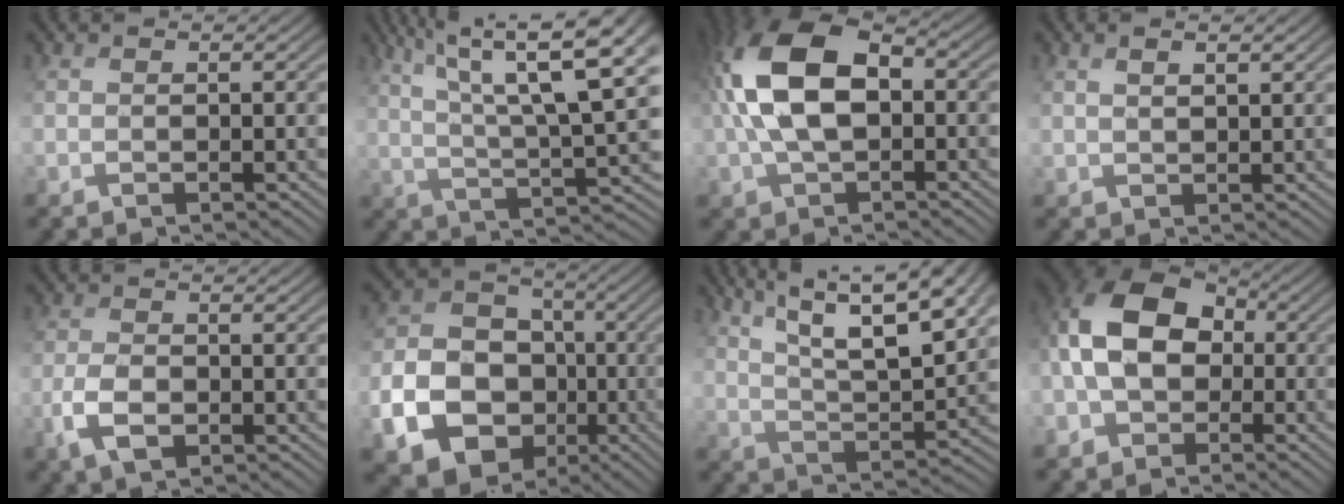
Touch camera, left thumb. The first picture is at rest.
{"total": 16.3, "force": [8.1, 3.9, 13.6], "torque": [-0.231, 0.013, 0.133]}
{"total": 11.9, "force": [0.6, 6.7, 9.8], "torque": [-0.221, 0.017, 0.004]}
{"total": 2.1, "force": [1.3, 0.6, 1.6], "torque": [-0.027, -0.005, 0.031]}
{"total": 4.2, "force": [-1.7, 2.4, 3.0], "torque": [-0.070, -0.004, -0.036]}
{"total": 14.9, "force": [-4.9, 12.1, 7.1], "torque": [-0.190, -0.047, -0.083]}
{"total": 15.3, "force": [9.0, 4.9, 11.3], "torque": [-0.203, 0.007, 0.139]}
{"total": 12.9, "force": [-0.9, 9.3, 8.9], "torque": [-0.203, 0.004, -0.035]}